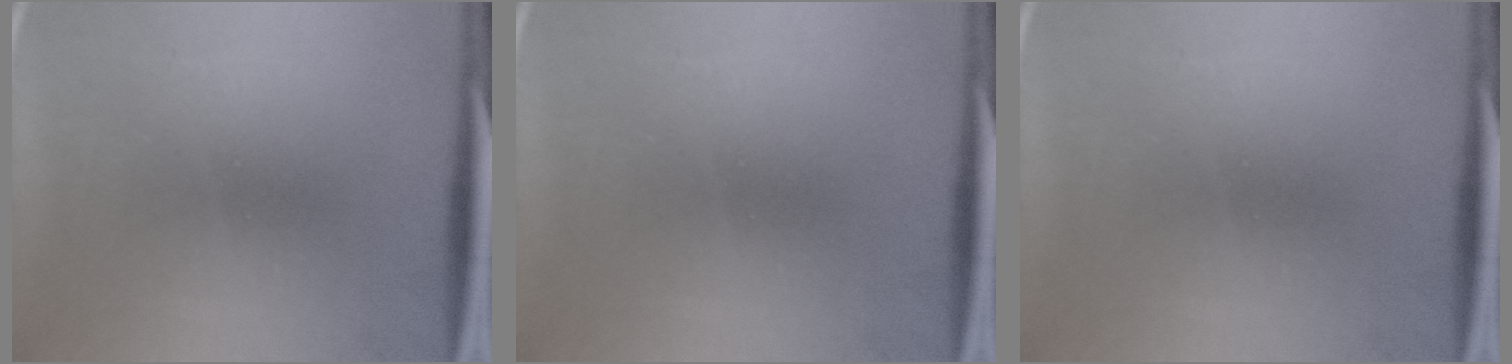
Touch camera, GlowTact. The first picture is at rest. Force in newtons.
{"total": 0.0}
{"total": 0.0}